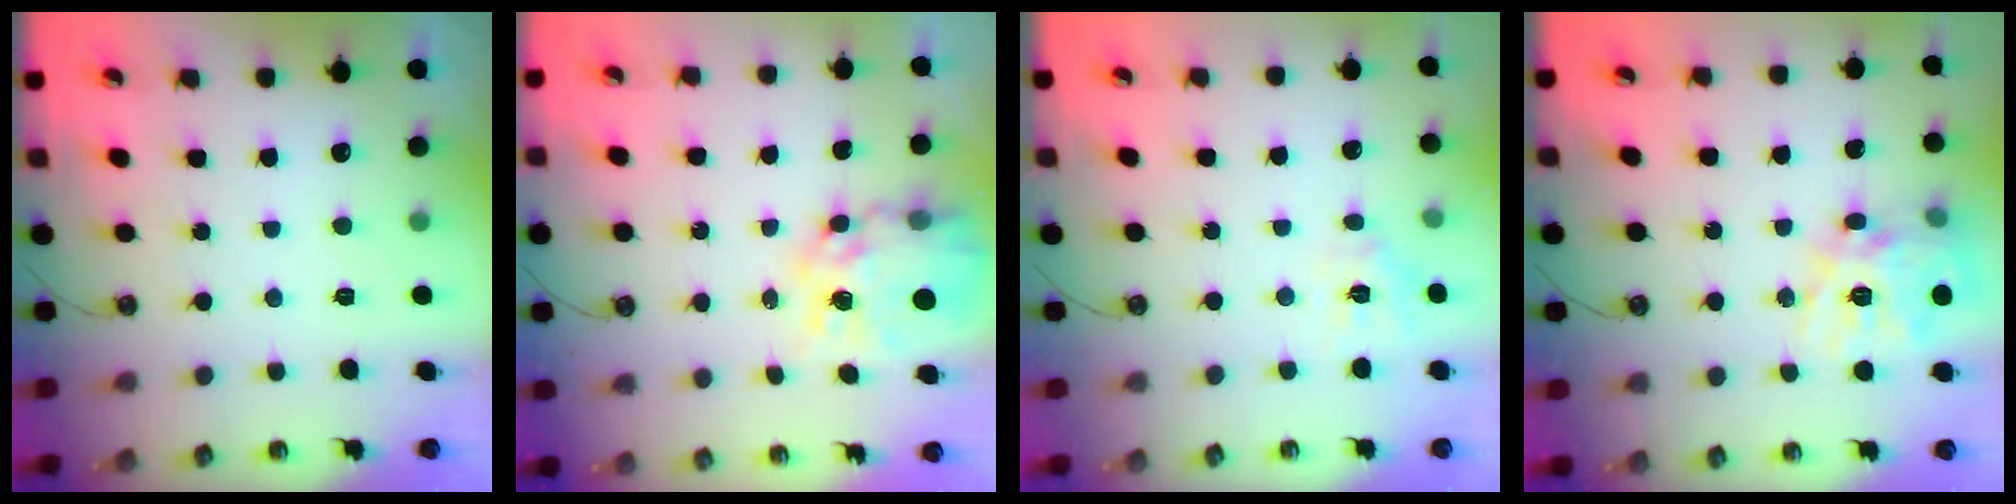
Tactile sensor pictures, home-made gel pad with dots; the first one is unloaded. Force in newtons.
{"total": 14.4, "press": 14.3, "slide": 1.2}
{"total": 9.0, "press": 9.0, "slide": 0.5}
{"total": 17.9, "press": 17.8, "slide": 2.3}